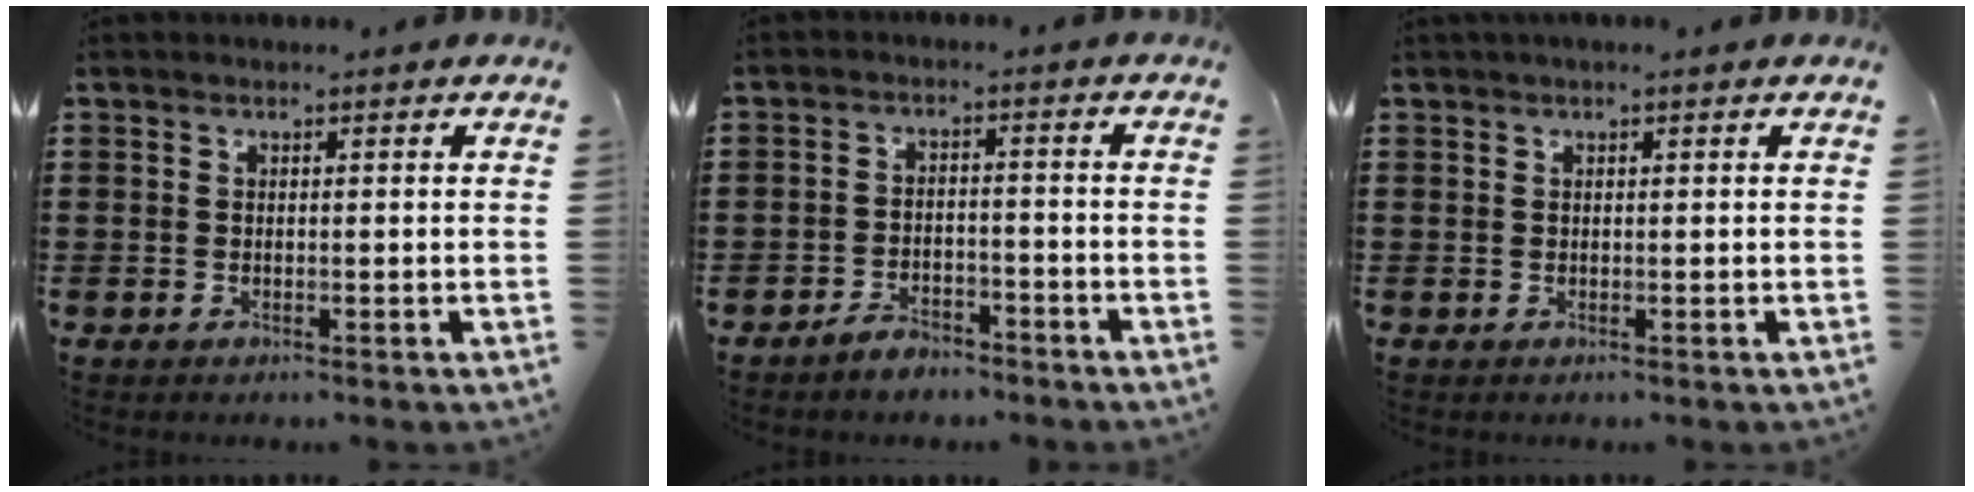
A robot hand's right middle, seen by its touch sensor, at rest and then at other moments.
{"total": 3.4, "force": [-3.2, 0.9, 0.6], "torque": [-0.014, 0.007, -0.064]}
{"total": 0.5, "force": [0.4, -0.1, 0.3], "torque": [-0.005, 0.003, 0.007]}